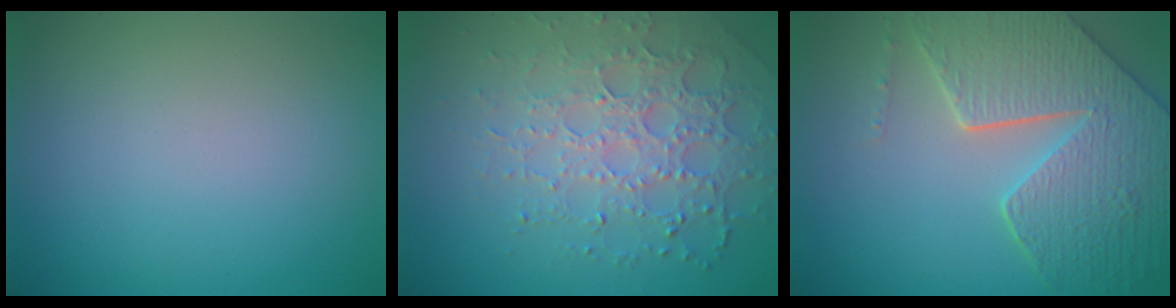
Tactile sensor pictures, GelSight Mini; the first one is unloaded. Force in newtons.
{"total": 4.9, "press": 4.3, "slide": 2.4}
{"total": 8.3, "press": 6.1, "slide": 5.7}